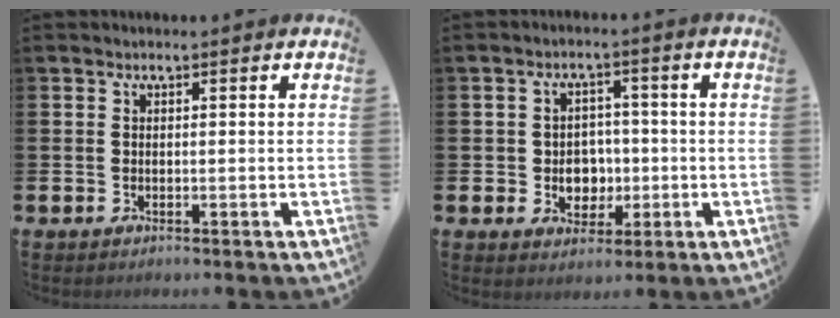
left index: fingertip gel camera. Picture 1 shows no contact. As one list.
[{"total": 4.1, "force": [-0.3, 3.8, 1.4], "torque": [-0.024, 0.001, -0.014]}]